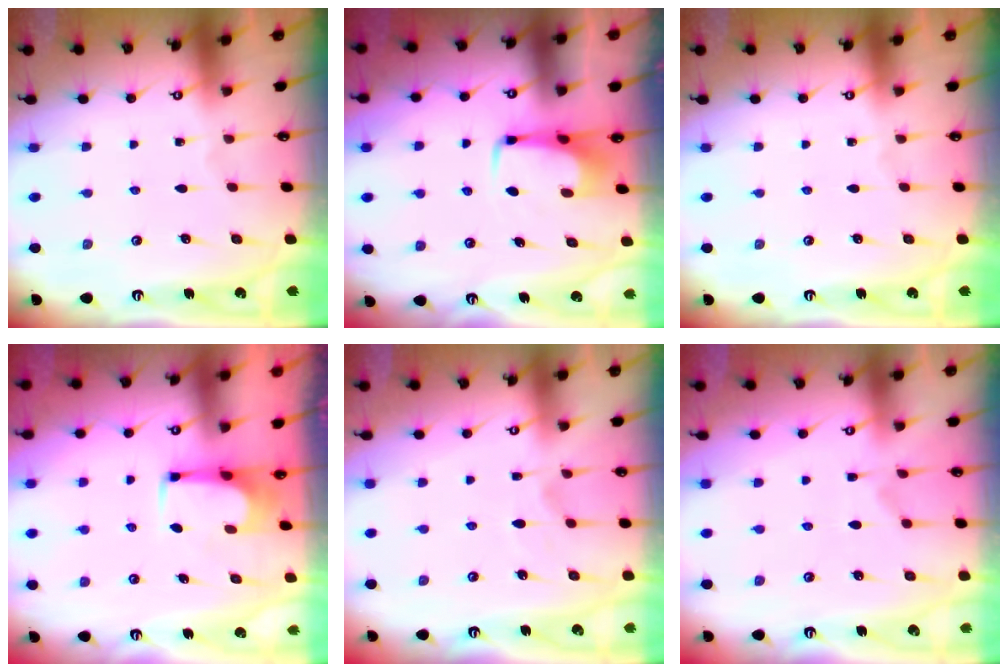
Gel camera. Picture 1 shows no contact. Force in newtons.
{"total": 3.8, "press": 3.8, "slide": 0.3}
{"total": 0.0}
{"total": 3.6, "press": 3.6, "slide": 0.2}
{"total": 3.2, "press": 3.0, "slide": 1.3}
{"total": 1.1, "press": 0.7, "slide": 0.9}